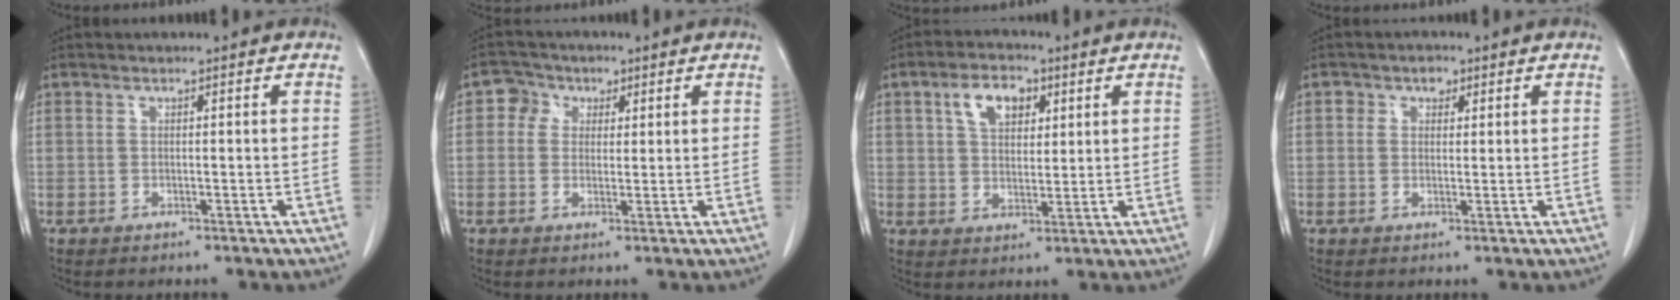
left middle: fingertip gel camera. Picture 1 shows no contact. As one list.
[{"total": 3.7, "force": [1.3, 3.3, 1.1], "torque": [-0.017, 0.013, 0.019]}, {"total": 6.4, "force": [2.8, 3.8, 4.2], "torque": [-0.077, 0.016, 0.051]}, {"total": 2.1, "force": [1.0, 1.6, 1.0], "torque": [-0.016, 0.005, 0.014]}]